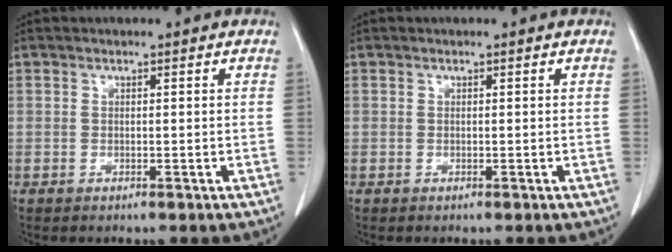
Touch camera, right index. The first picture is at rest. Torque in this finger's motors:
{"motor_torque": [0.00, 0.00, 0.00, 0.00]}